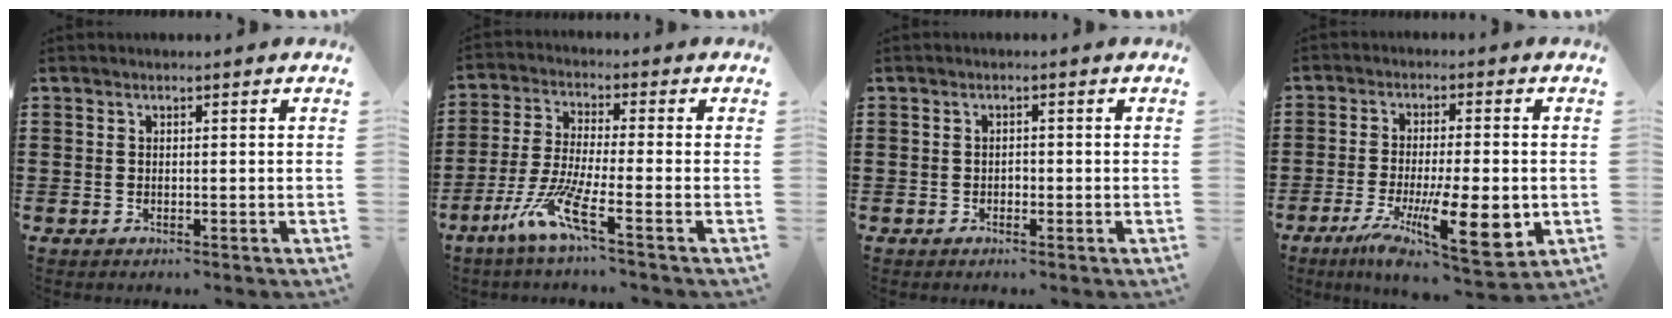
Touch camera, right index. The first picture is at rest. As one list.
[{"total": 8.7, "force": [-4.9, 0.6, 7.1], "torque": [-0.170, -0.022, -0.098]}, {"total": 0.9, "force": [-0.4, 0.6, 0.5], "torque": [-0.012, -0.001, -0.009]}, {"total": 14.0, "force": [-4.1, 4.4, 12.6], "torque": [-0.211, -0.014, -0.060]}]